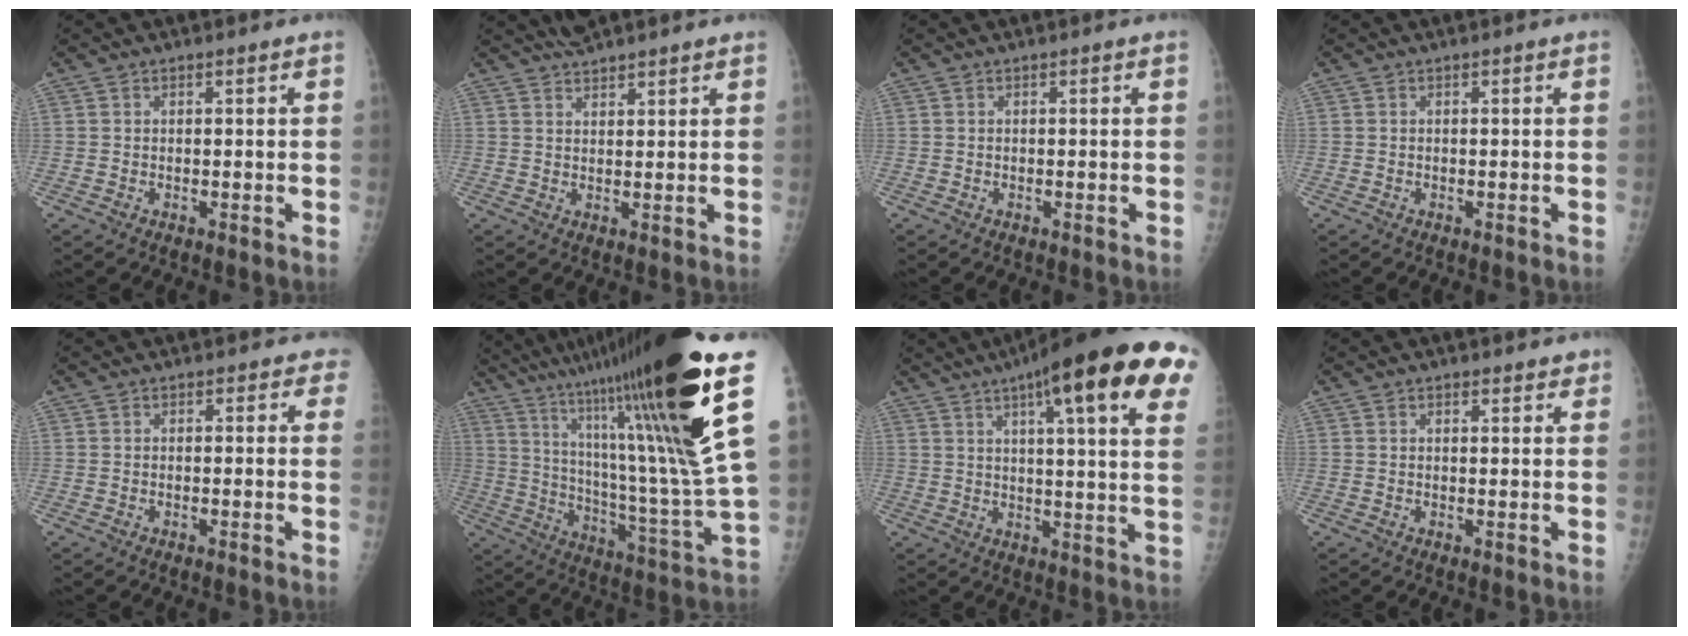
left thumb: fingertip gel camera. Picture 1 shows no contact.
{"total": 3.9, "force": [3.6, 0.7, 1.2], "torque": [-0.008, -0.001, 0.061]}
{"total": 0.0}
{"total": 0.0}
{"total": 1.7, "force": [0.9, 1.2, 0.7], "torque": [0.017, -0.002, -0.005]}
{"total": 31.1, "force": [17.4, 2.7, 25.6], "torque": [-0.386, -0.060, 0.288]}
{"total": 25.0, "force": [12.9, 4.7, 20.9], "torque": [-0.269, -0.007, 0.162]}
{"total": 2.0, "force": [1.5, 1.1, 0.6], "torque": [0.015, -0.004, 0.012]}